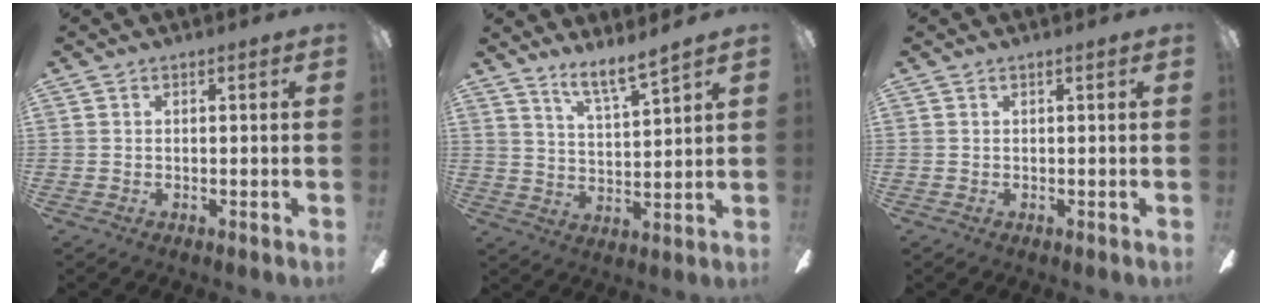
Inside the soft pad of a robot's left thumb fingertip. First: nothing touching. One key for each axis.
{"total": 6.8, "fx": 6.1, "fy": 0.3, "fz": 3.0, "tx": -0.059, "ty": -0.042, "tz": 0.107}
{"total": 0.0}